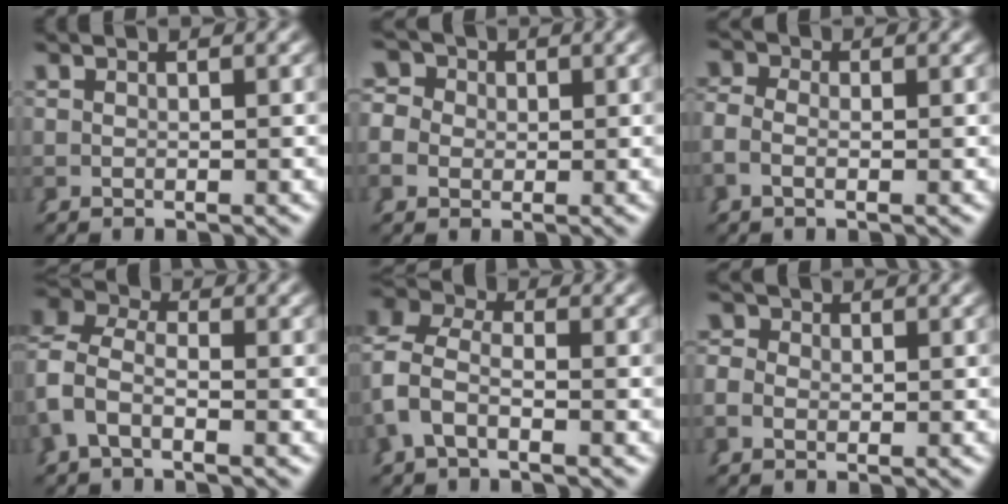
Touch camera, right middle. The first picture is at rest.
{"total": 6.9, "force": [1.5, 6.0, 3.0], "torque": [-0.062, 0.014, 0.005]}
{"total": 2.0, "force": [-0.3, 1.4, 1.4], "torque": [-0.038, -0.004, -0.012]}
{"total": 7.3, "force": [0.2, 6.3, 3.6], "torque": [-0.103, -0.002, -0.013]}
{"total": 6.5, "force": [0.5, 5.5, 3.4], "torque": [-0.097, -0.002, -0.006]}
{"total": 2.6, "force": [0.2, 2.4, 1.0], "torque": [-0.016, 0.007, -0.011]}